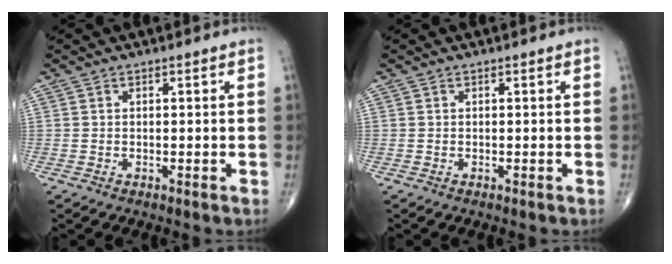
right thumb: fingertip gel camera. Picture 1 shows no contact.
{"total": 0.0}